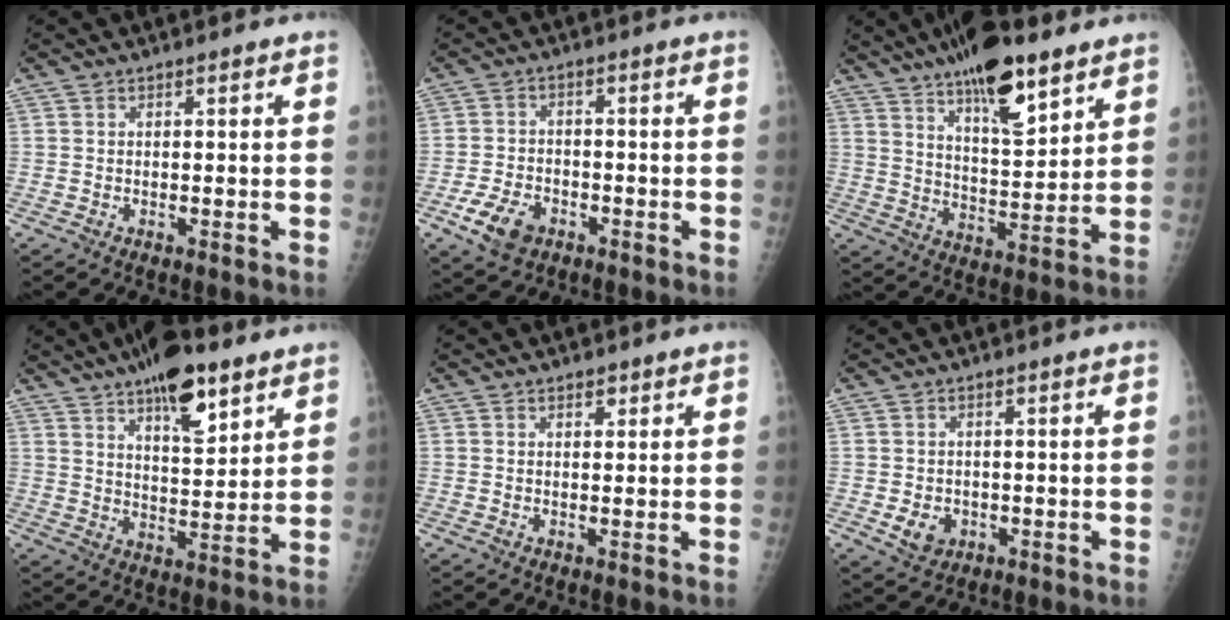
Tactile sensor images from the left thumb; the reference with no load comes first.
{"total": 7.1, "force": [-3.6, 4.7, 4.0], "torque": [-0.070, 0.013, -0.062]}
{"total": 16.5, "force": [10.5, 5.5, 11.5], "torque": [-0.160, -0.055, 0.175]}
{"total": 14.0, "force": [8.6, 5.1, 9.8], "torque": [-0.127, -0.043, 0.138]}
{"total": 1.5, "force": [1.0, 0.9, 0.7], "torque": [-0.002, -0.005, 0.013]}
{"total": 4.1, "force": [-0.9, 3.4, 2.1], "torque": [-0.021, 0.000, -0.003]}